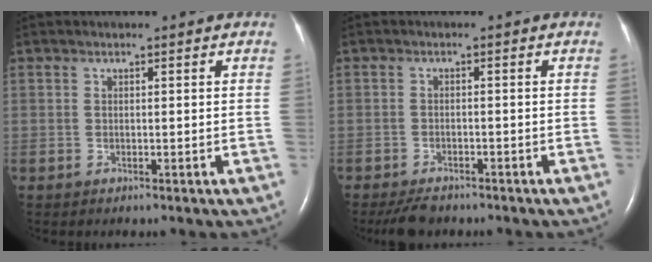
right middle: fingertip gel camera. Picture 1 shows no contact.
{"total": 4.2, "force": [-3.5, 1.6, 1.6], "torque": [-0.033, -0.007, -0.055]}